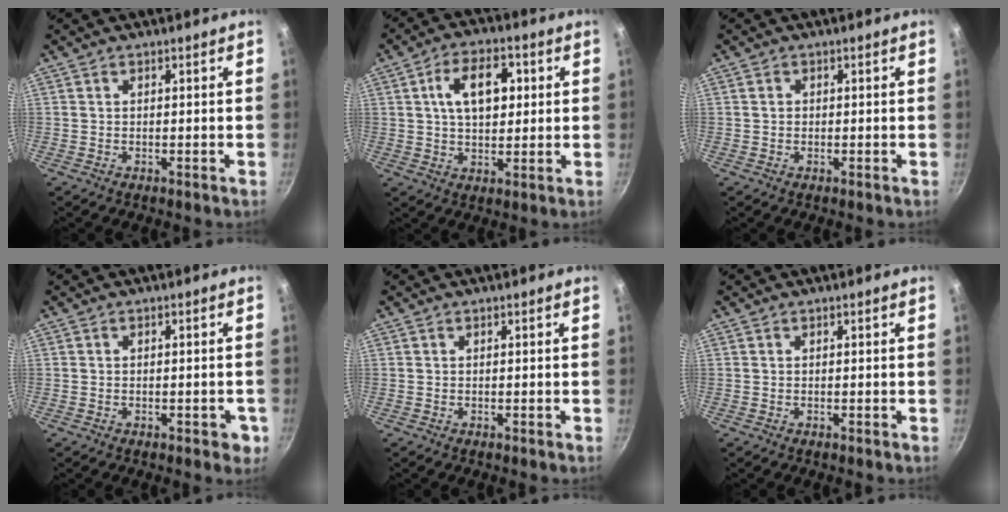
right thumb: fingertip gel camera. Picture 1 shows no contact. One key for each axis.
{"total": 11.0, "fx": 2.6, "fy": 6.4, "fz": 8.6, "tx": -0.119, "ty": 0.004, "tz": 0.037}
{"total": 1.3, "fx": 0.3, "fy": 1.1, "fz": 0.5, "tx": -0.007, "ty": 0.003, "tz": 0.004}
{"total": 3.1, "fx": -1.1, "fy": 1.7, "fz": 2.4, "tx": -0.013, "ty": 0.009, "tz": -0.013}
{"total": 0.0}
{"total": 0.0}